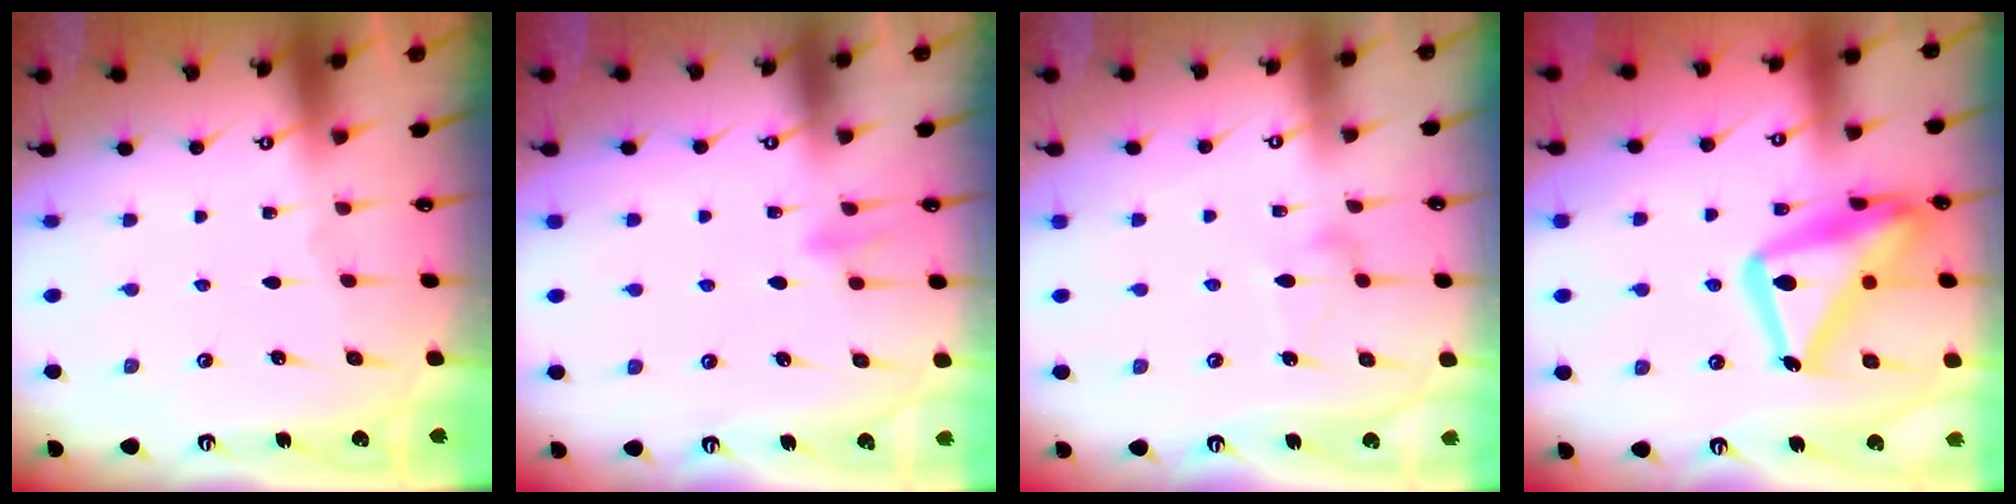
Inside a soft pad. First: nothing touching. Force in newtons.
{"total": 6.6, "press": 6.5, "slide": 1.2}
{"total": 6.6, "press": 6.5, "slide": 0.4}
{"total": 22.3, "press": 22.2, "slide": 1.8}